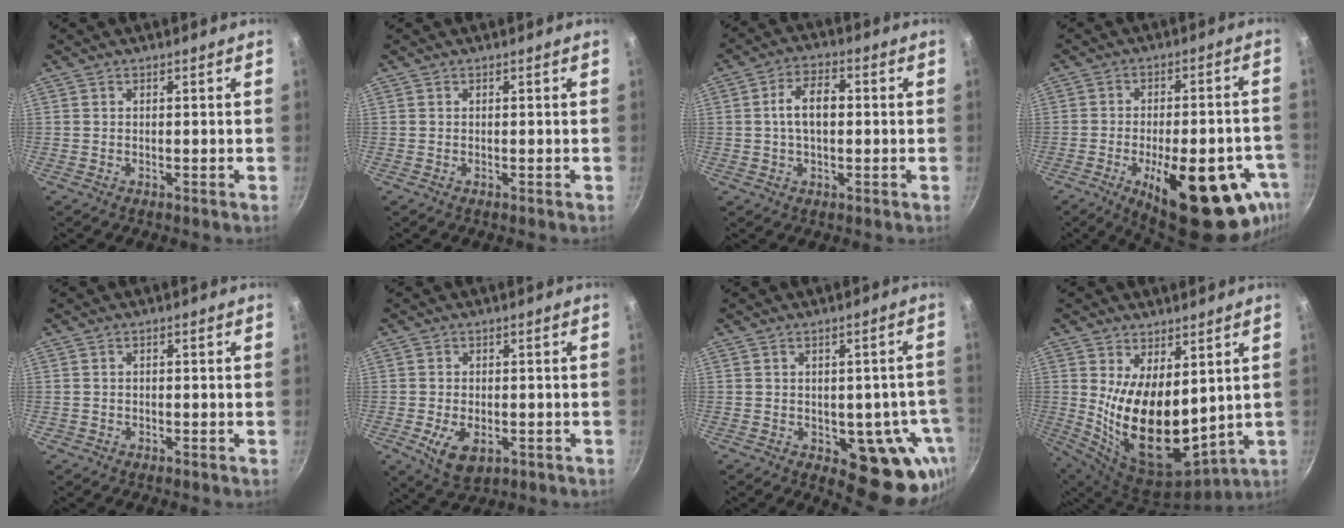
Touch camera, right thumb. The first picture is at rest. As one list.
[{"total": 0.0}, {"total": 7.4, "force": [0.4, 4.2, 6.0], "torque": [-0.097, 0.022, 0.001]}, {"total": 24.7, "force": [-10.2, 10.0, 20.1], "torque": [-0.227, 0.021, -0.130]}, {"total": 0.8, "force": [-0.4, 0.6, 0.1], "torque": [-0.005, 0.004, -0.003]}, {"total": 7.0, "force": [-2.0, 4.4, 5.1], "torque": [-0.081, -0.004, -0.024]}, {"total": 14.2, "force": [-4.0, 8.0, 11.0], "torque": [-0.058, 0.005, -0.044]}, {"total": 17.7, "force": [2.8, 9.6, 14.6], "torque": [-0.236, -0.052, 0.074]}]